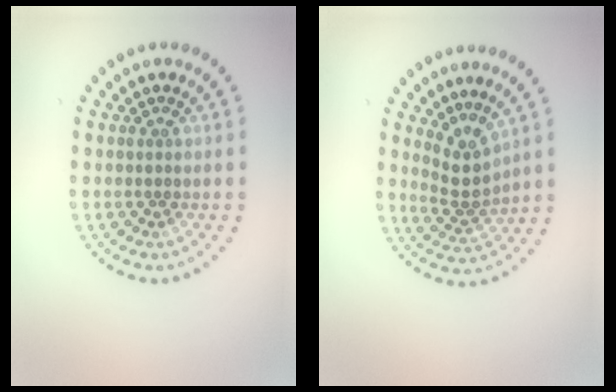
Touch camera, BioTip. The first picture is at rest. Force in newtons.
{"total": 2.7, "press": 1.9, "slide": 1.9}